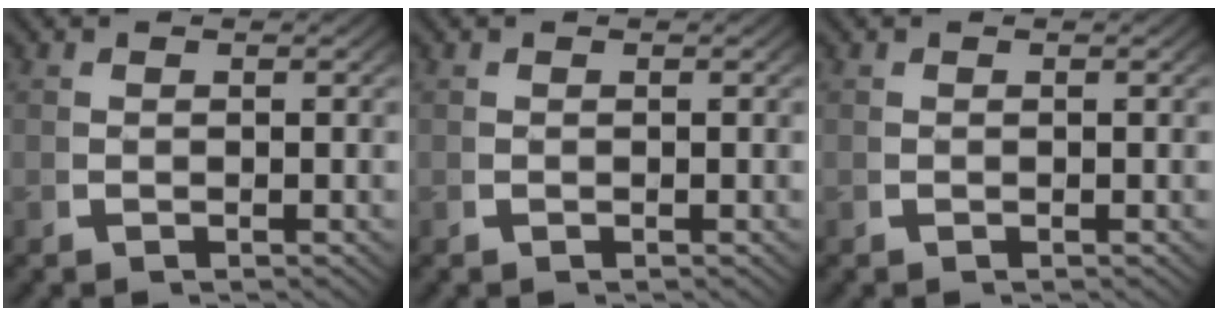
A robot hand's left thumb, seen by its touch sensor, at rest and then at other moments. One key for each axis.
{"total": 0.0}
{"total": 0.0}